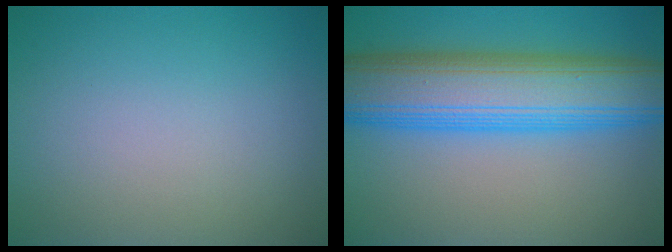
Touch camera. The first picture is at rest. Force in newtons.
{"total": 11.4, "press": 11.4, "slide": 0.1}